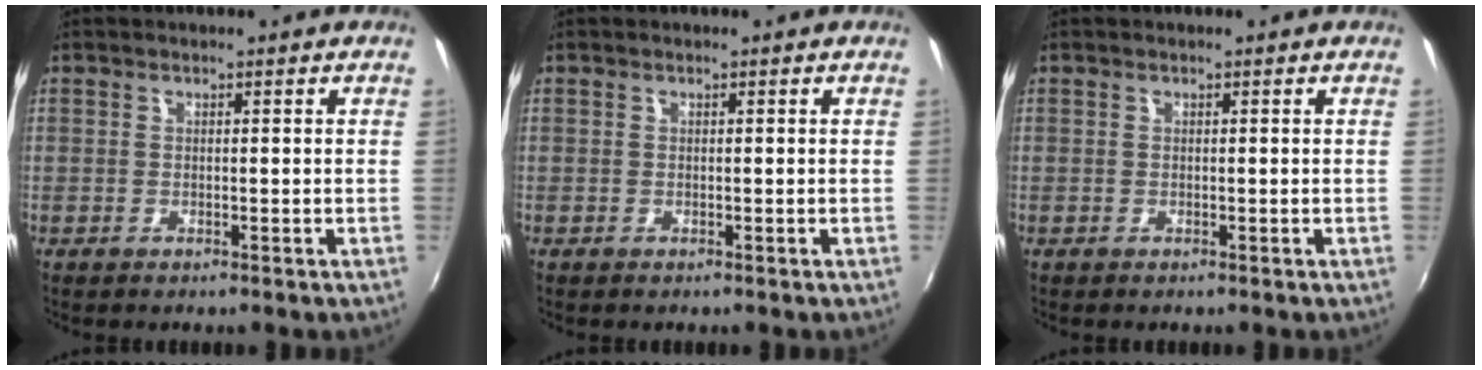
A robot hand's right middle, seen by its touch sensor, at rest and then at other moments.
{"total": 0.0}
{"total": 0.0}